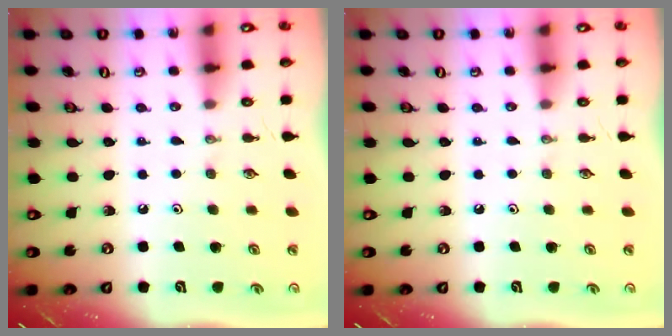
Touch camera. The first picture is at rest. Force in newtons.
{"total": 0.0}